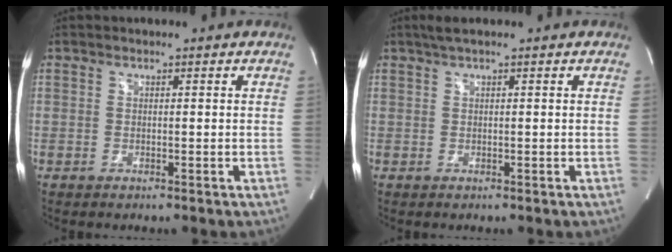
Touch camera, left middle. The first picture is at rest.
{"total": 2.1, "force": [1.5, -0.1, 1.5], "torque": [-0.032, 0.019, 0.029]}